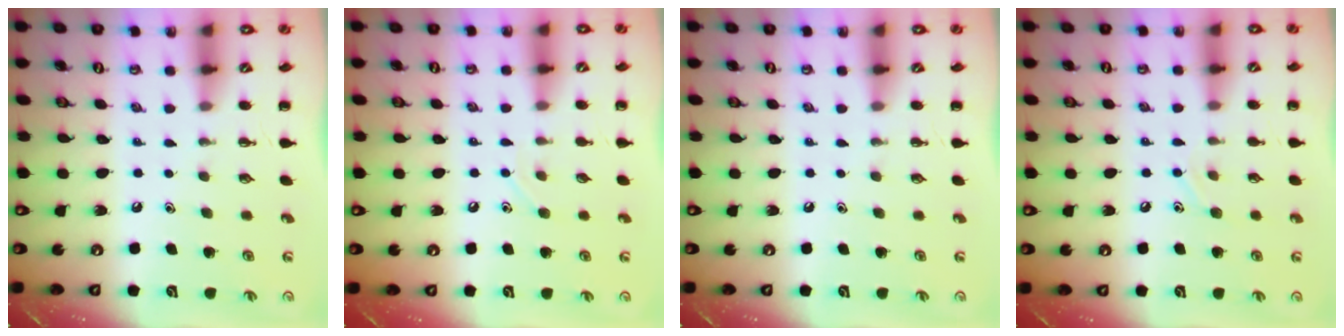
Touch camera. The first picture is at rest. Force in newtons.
{"total": 3.8, "press": 3.7, "slide": 1.1}
{"total": 0.0}
{"total": 7.5, "press": 7.3, "slide": 2.1}